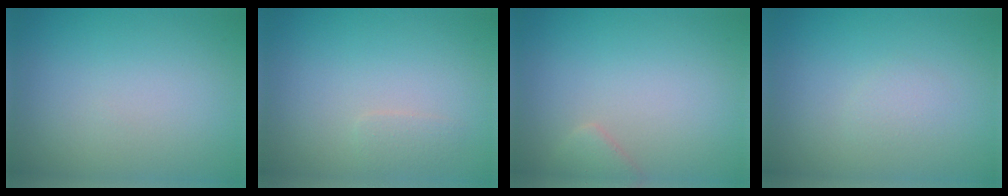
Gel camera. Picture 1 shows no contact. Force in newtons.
{"total": 0.8, "press": 0.8, "slide": 0.0}
{"total": 1.4, "press": 1.4, "slide": 0.1}
{"total": 0.8, "press": 0.8, "slide": 0.1}